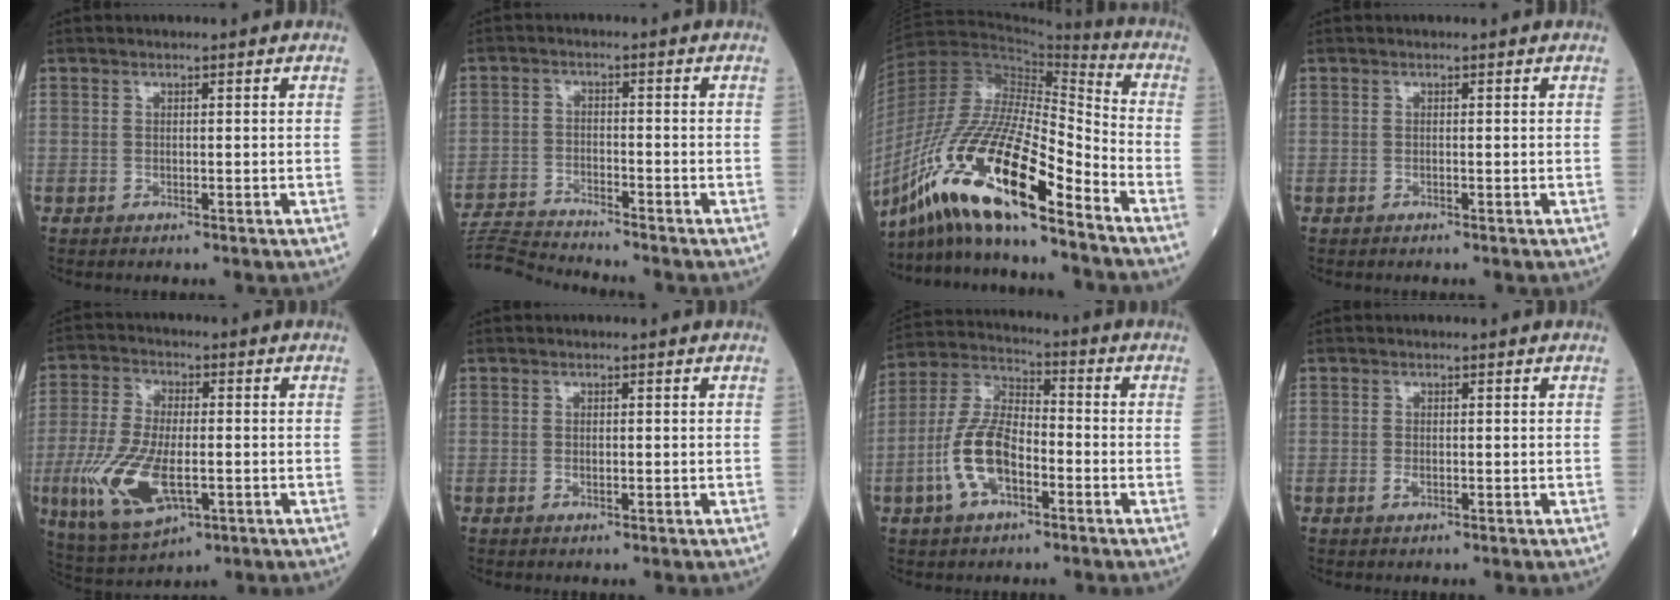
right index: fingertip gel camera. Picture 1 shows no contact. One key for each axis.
{"total": 6.7, "fx": -6.5, "fy": -1.5, "fz": -0.4, "tx": 0.001, "ty": -0.011, "tz": -0.125}
{"total": 21.8, "fx": -14.5, "fy": 2.6, "fz": 16.0, "tx": -0.346, "ty": -0.031, "tz": -0.271}
{"total": 0.0}
{"total": 13.2, "fx": -3.7, "fy": 5.2, "fz": 11.6, "tx": -0.248, "ty": -0.014, "tz": -0.060}
{"total": 0.9, "fx": 0.0, "fy": 0.4, "fz": 0.8, "tx": -0.013, "ty": -0.002, "tz": 0.001}
{"total": 10.7, "fx": -3.6, "fy": 4.6, "fz": 8.9, "tx": -0.200, "ty": 0.013, "tz": -0.074}
{"total": 0.9, "fx": -0.3, "fy": 0.5, "fz": 0.7, "tx": -0.016, "ty": -0.001, "tz": -0.004}